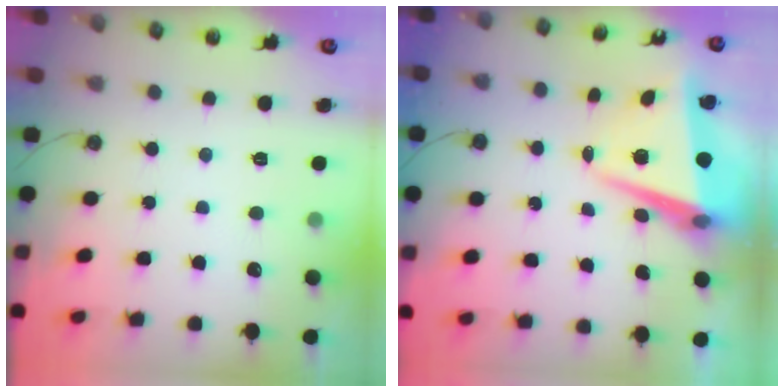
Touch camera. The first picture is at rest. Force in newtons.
{"total": 8.9, "press": 8.7, "slide": 2.1}